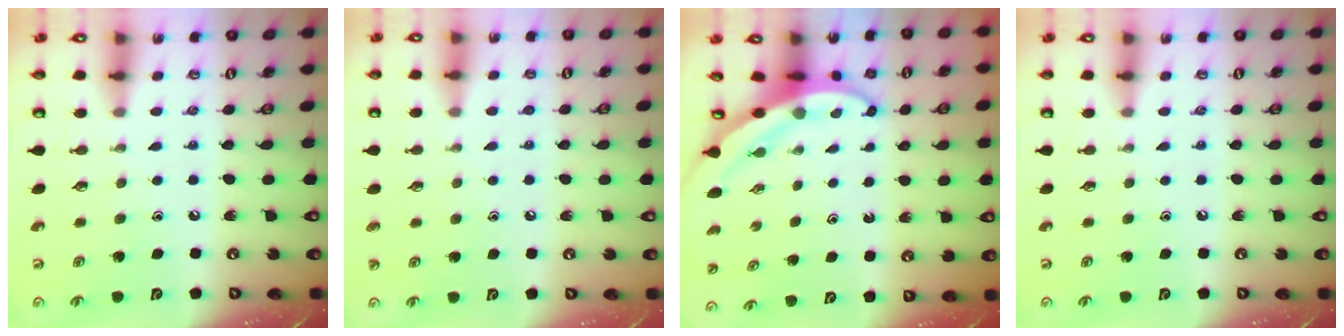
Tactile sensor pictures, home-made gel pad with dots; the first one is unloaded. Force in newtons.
{"total": 1.7, "press": 1.7, "slide": 0.1}
{"total": 4.0, "press": 3.9, "slide": 0.5}
{"total": 0.0}